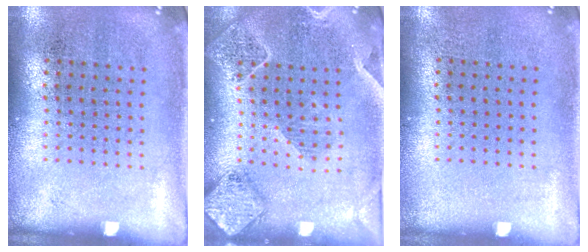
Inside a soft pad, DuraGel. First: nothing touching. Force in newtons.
{"total": 2.3, "press": 2.1, "slide": 1.0}
{"total": 0.0}